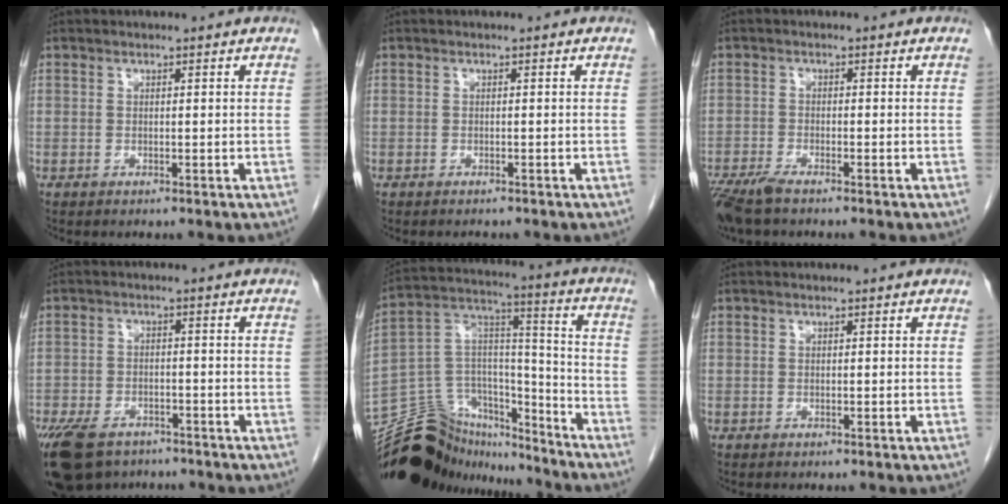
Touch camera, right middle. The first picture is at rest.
{"total": 0.8, "force": [-0.7, 0.1, 0.1], "torque": [-0.009, -0.004, -0.009]}
{"total": 4.8, "force": [-3.7, 0.8, 2.8], "torque": [-0.057, -0.012, -0.068]}
{"total": 12.4, "force": [-8.7, 6.7, 5.7], "torque": [-0.135, -0.009, -0.131]}
{"total": 20.1, "force": [-18.2, 7.2, 4.4], "torque": [-0.084, 0.066, -0.295]}
{"total": 0.0}